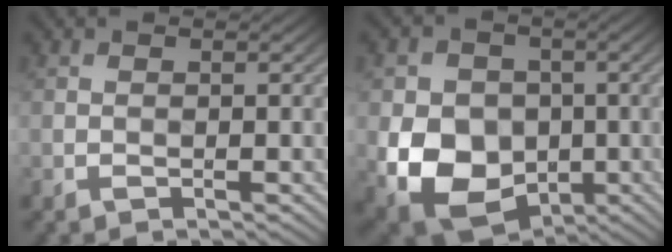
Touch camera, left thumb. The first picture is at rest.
{"total": 12.0, "force": [-2.0, 10.2, 6.1], "torque": [-0.139, -0.047, -0.037]}